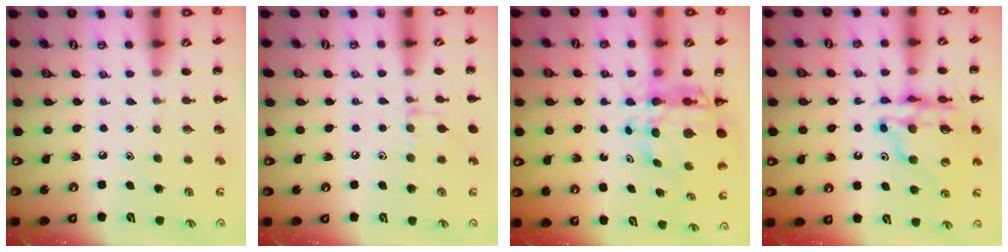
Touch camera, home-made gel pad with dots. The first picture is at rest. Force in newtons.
{"total": 7.4, "press": 7.3, "slide": 1.5}
{"total": 8.2, "press": 7.7, "slide": 2.8}
{"total": 13.2, "press": 12.6, "slide": 3.8}